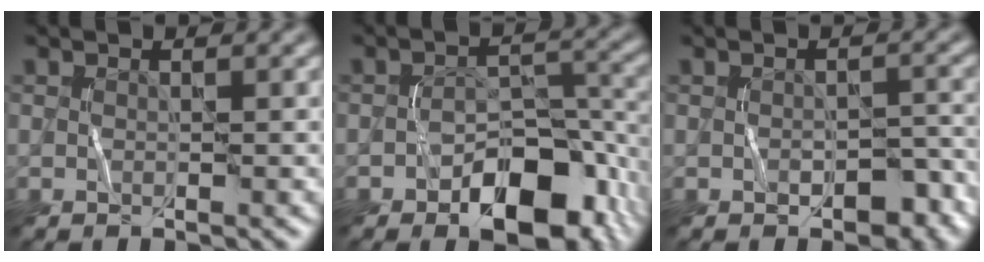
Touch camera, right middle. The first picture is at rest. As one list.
[{"total": 8.8, "force": [-4.5, 4.7, 5.9], "torque": [-0.075, 0.002, -0.068]}, {"total": 3.0, "force": [-1.5, 1.8, 1.8], "torque": [-0.024, -0.002, -0.014]}]